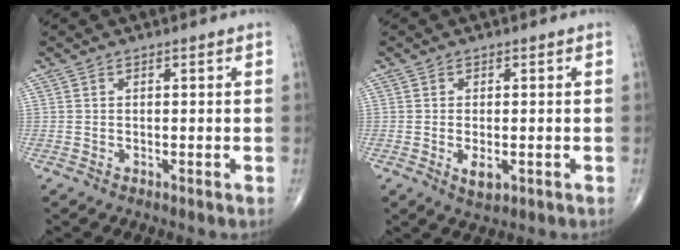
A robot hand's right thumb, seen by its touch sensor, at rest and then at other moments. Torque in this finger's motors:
{"motor_torque": [-0.25, -0.05, 0.22, 0.41, 0.00]}